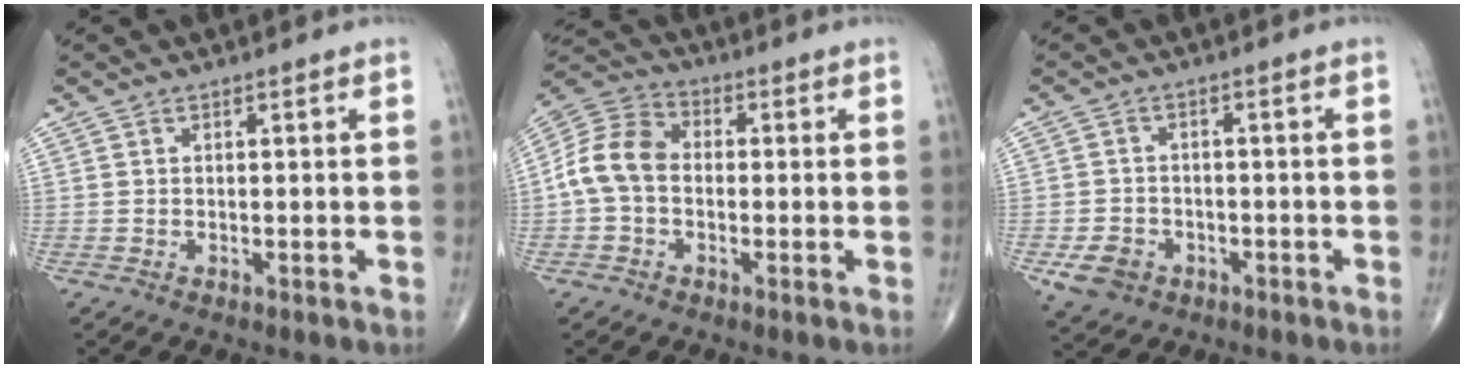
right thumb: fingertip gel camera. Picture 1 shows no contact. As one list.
[{"total": 9.9, "force": [-0.8, 7.3, 6.6], "torque": [-0.122, 0.031, -0.029]}, {"total": 5.5, "force": [-2.4, 4.4, 2.3], "torque": [-0.038, 0.011, -0.035]}]